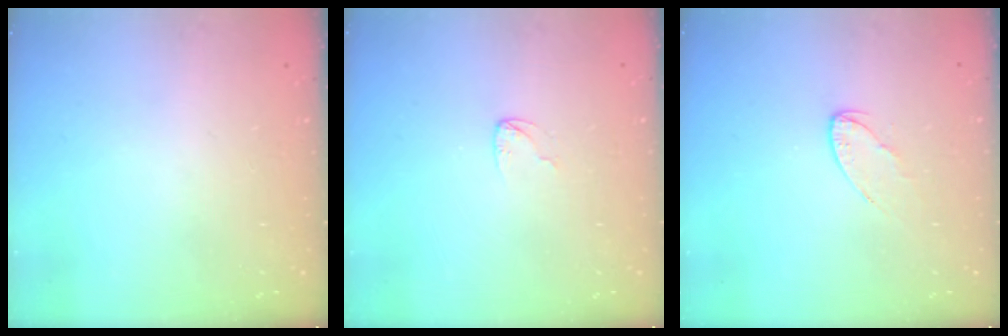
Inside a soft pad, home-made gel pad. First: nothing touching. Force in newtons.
{"total": 3.5, "press": 3.5, "slide": 0.4}
{"total": 5.0, "press": 4.9, "slide": 0.4}